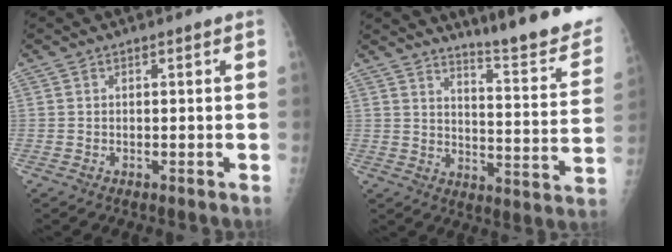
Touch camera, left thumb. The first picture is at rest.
{"total": 16.5, "force": [14.4, 0.8, 8.0], "torque": [-0.095, -0.133, 0.193]}